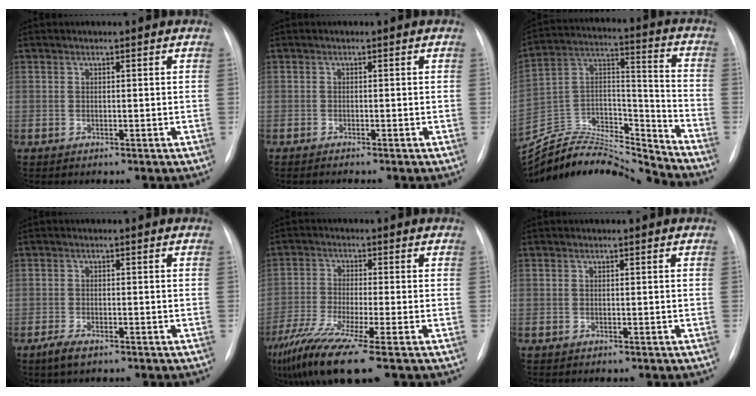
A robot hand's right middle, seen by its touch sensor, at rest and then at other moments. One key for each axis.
{"total": 1.9, "fx": -1.6, "fy": -0.1, "fz": 1.1, "tx": -0.013, "ty": -0.001, "tz": -0.020}
{"total": 23.9, "fx": -23.1, "fy": 2.1, "fz": 6.0, "tx": -0.141, "ty": 0.018, "tz": -0.391}
{"total": 2.4, "fx": -1.5, "fy": 0.8, "fz": 1.7, "tx": -0.045, "ty": -0.006, "tz": -0.027}
{"total": 11.7, "fx": -7.8, "fy": -0.3, "fz": 8.7, "tx": -0.167, "ty": -0.036, "tz": -0.141}
{"total": 0.0}